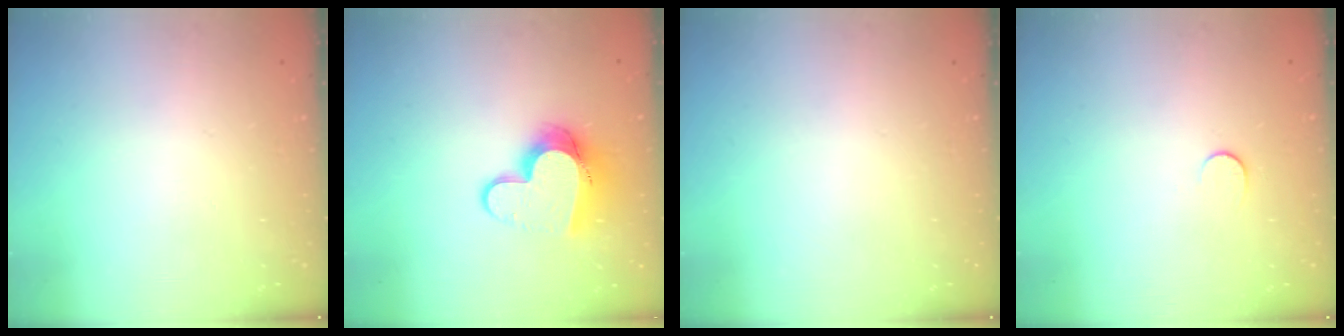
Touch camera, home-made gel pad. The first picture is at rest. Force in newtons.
{"total": 11.5, "press": 11.4, "slide": 1.2}
{"total": 0.0}
{"total": 5.2, "press": 5.2, "slide": 0.5}